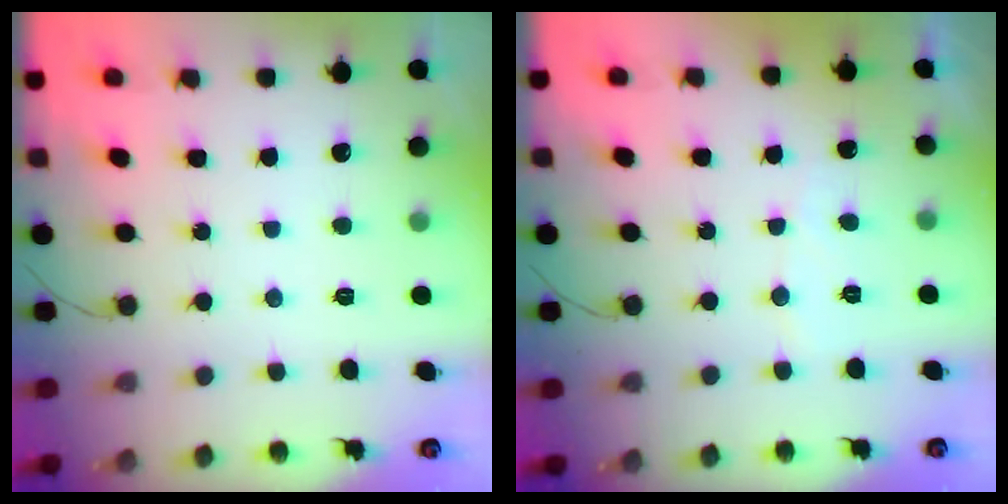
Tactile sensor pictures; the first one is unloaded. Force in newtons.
{"total": 3.8, "press": 3.8, "slide": 0.2}